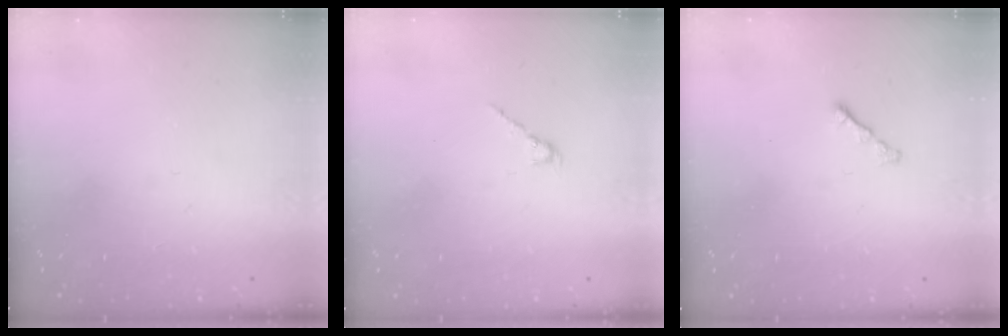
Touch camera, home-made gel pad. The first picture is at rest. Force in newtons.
{"total": 1.3, "press": 1.2, "slide": 0.5}
{"total": 1.2, "press": 1.1, "slide": 0.5}